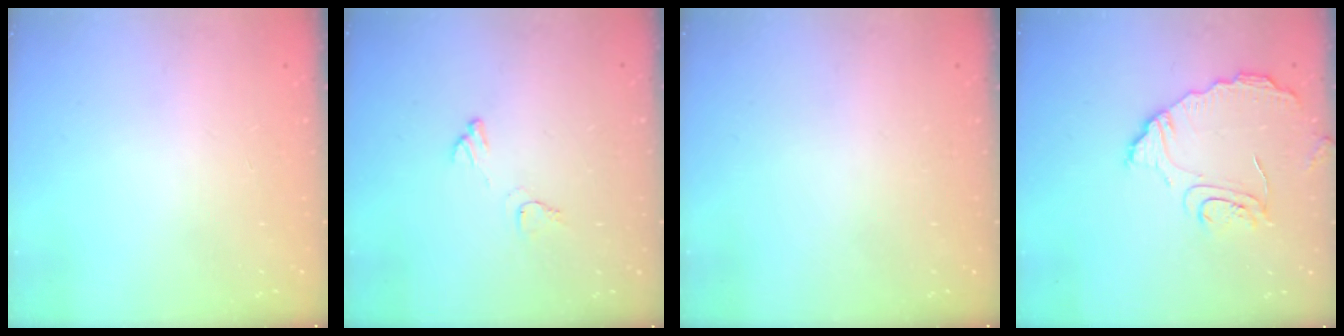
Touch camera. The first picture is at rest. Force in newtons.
{"total": 5.7, "press": 5.7, "slide": 0.4}
{"total": 0.0}
{"total": 10.6, "press": 10.6, "slide": 0.7}